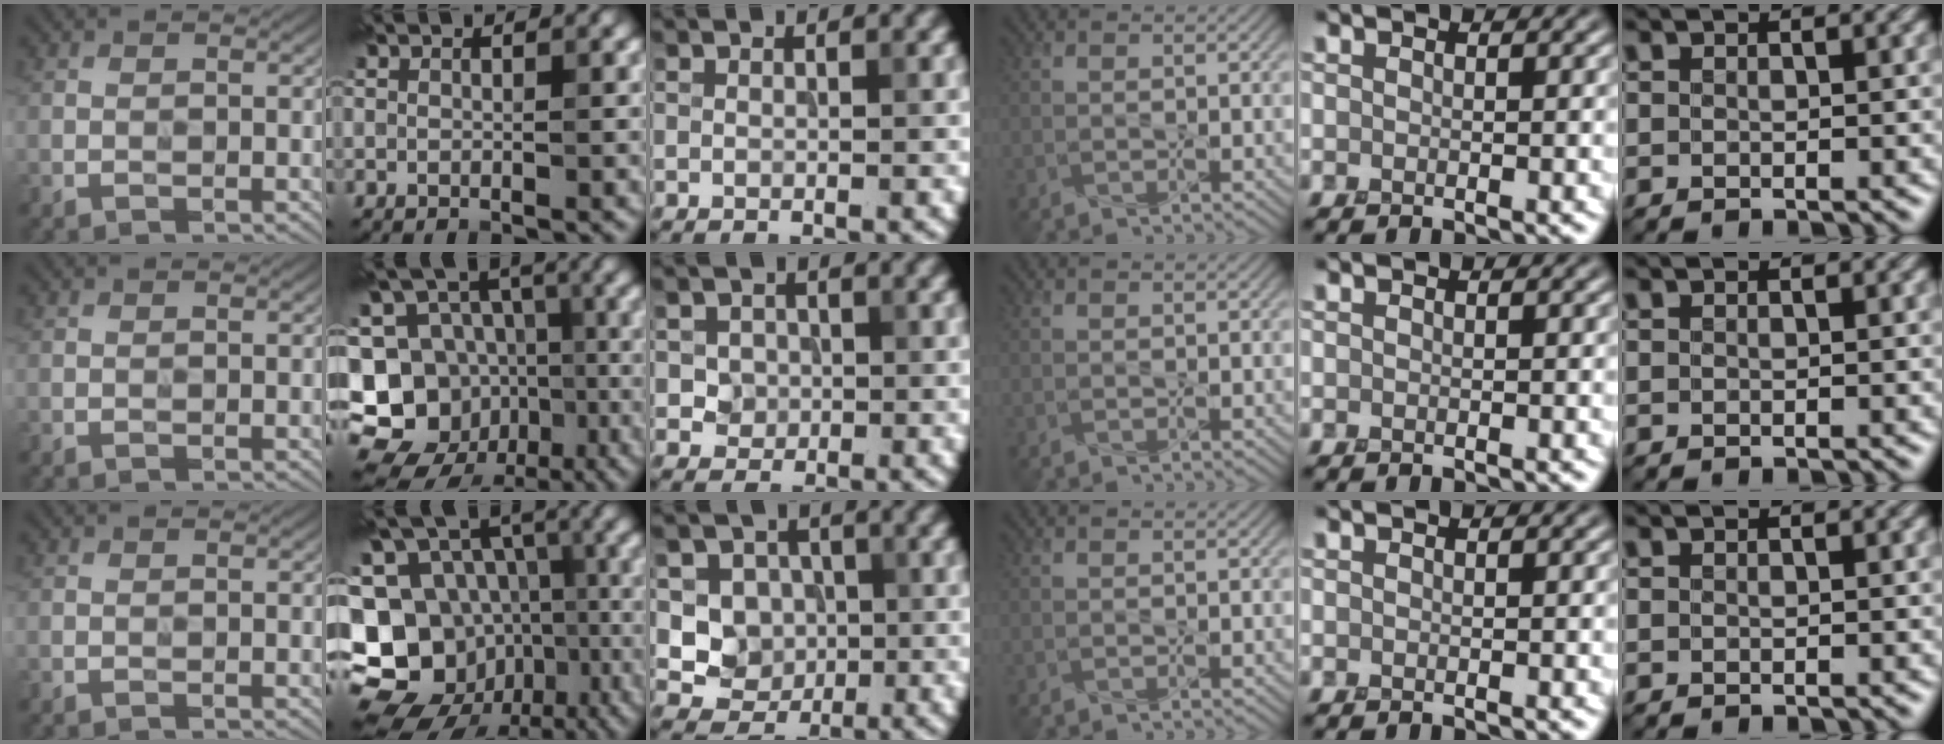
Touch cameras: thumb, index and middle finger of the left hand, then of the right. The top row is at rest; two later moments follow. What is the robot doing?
{"motion": "press", "object": "button"}